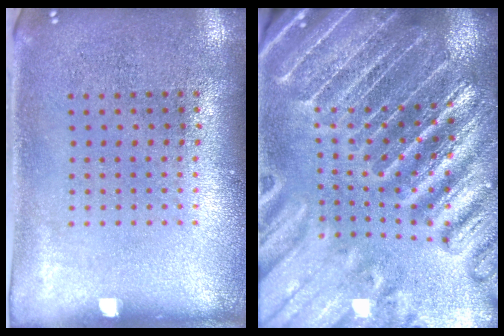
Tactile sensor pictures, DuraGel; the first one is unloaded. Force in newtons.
{"total": 4.9, "press": 4.4, "slide": 2.2}